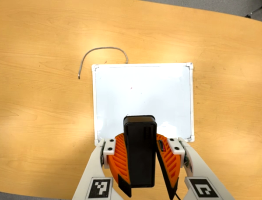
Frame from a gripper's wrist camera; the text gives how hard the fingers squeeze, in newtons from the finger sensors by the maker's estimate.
{"total": 9.7, "left": 9.5, "right": 9.8}